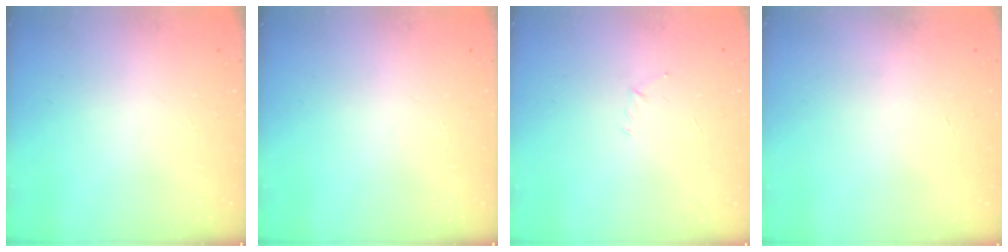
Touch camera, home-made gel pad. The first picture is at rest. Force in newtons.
{"total": 0.0}
{"total": 2.9, "press": 2.8, "slide": 0.8}
{"total": 0.0}